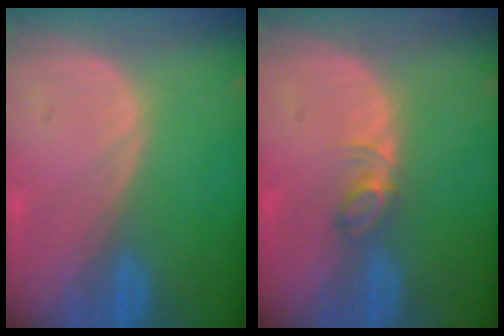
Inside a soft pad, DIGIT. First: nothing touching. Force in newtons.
{"total": 2.5, "press": 2.5, "slide": 0.4}